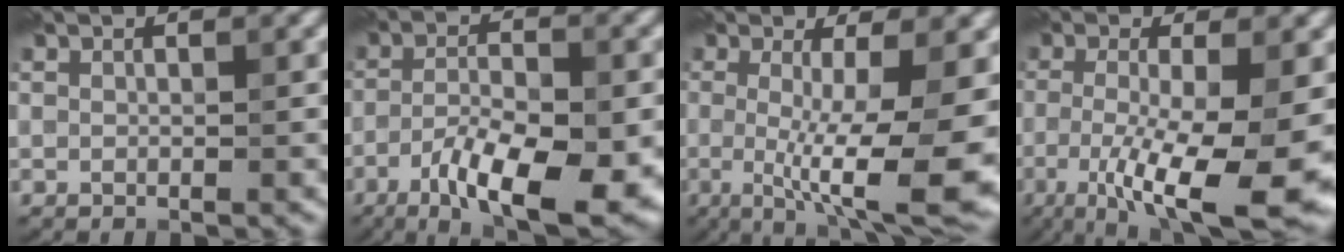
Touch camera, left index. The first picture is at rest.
{"total": 10.8, "force": [-5.3, 3.3, 8.7], "torque": [-0.148, -0.013, -0.091]}
{"total": 11.8, "force": [-1.7, 2.9, 11.3], "torque": [-0.159, -0.022, -0.020]}
{"total": 11.9, "force": [-3.7, 3.0, 10.9], "torque": [-0.192, -0.026, -0.053]}